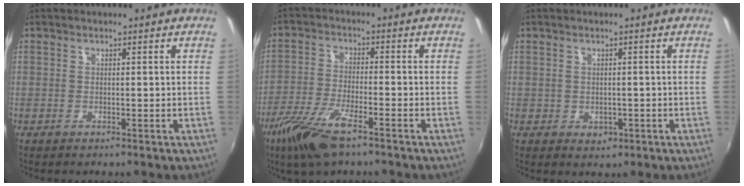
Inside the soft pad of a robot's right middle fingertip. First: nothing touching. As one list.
[{"total": 10.7, "force": [-7.1, 2.4, 7.7], "torque": [-0.175, -0.023, -0.141]}, {"total": 2.3, "force": [-0.4, 2.1, 0.9], "torque": [-0.015, -0.003, -0.003]}]